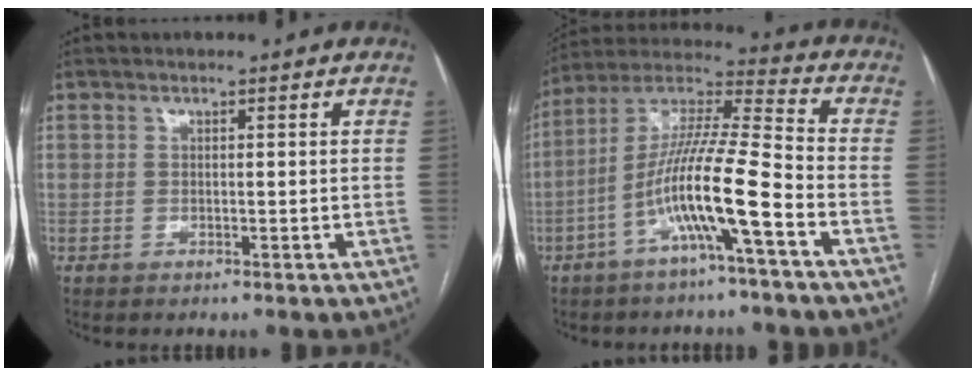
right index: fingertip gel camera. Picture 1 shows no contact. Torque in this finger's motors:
{"motor_torque": [1.68, -0.46, 1.05, 0.21]}